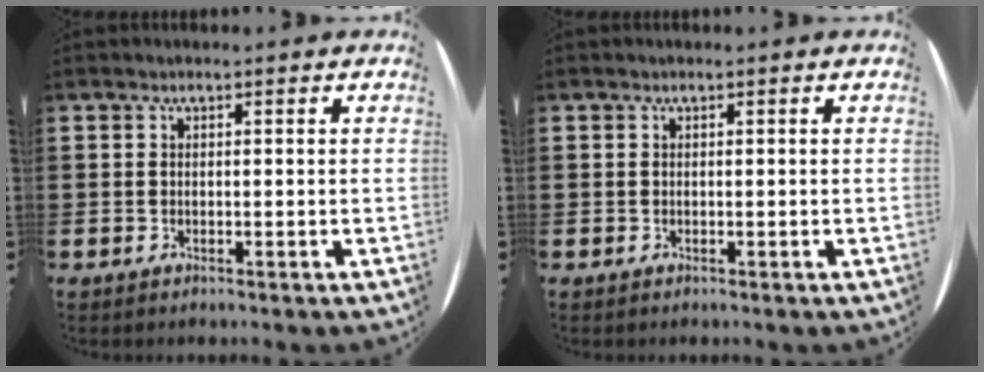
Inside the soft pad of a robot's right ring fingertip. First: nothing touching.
{"total": 0.0}